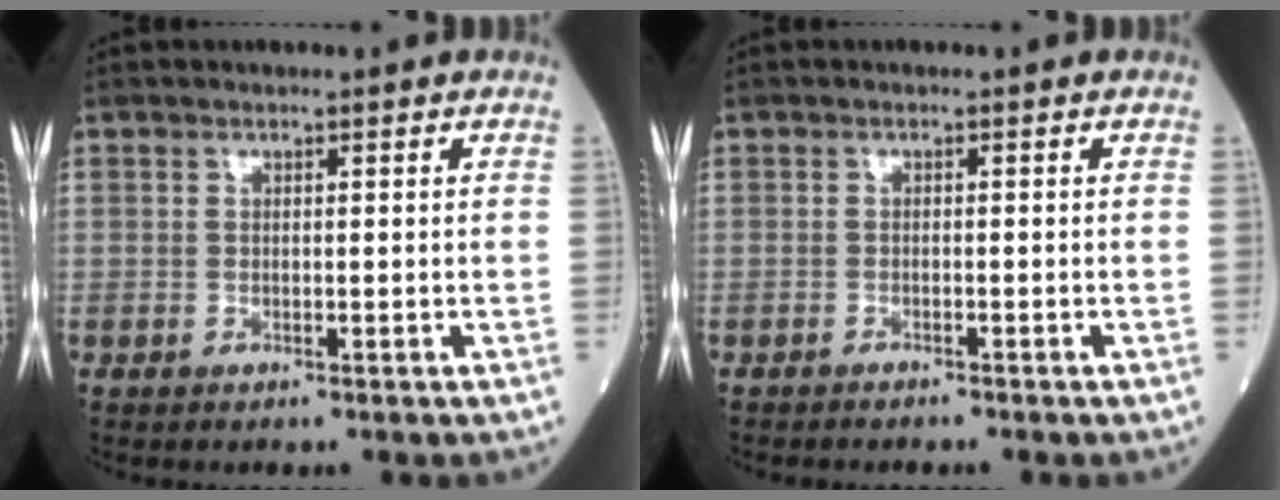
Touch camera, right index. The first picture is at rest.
{"total": 1.7, "force": [-1.6, 0.0, 0.6], "torque": [-0.010, 0.000, -0.019]}